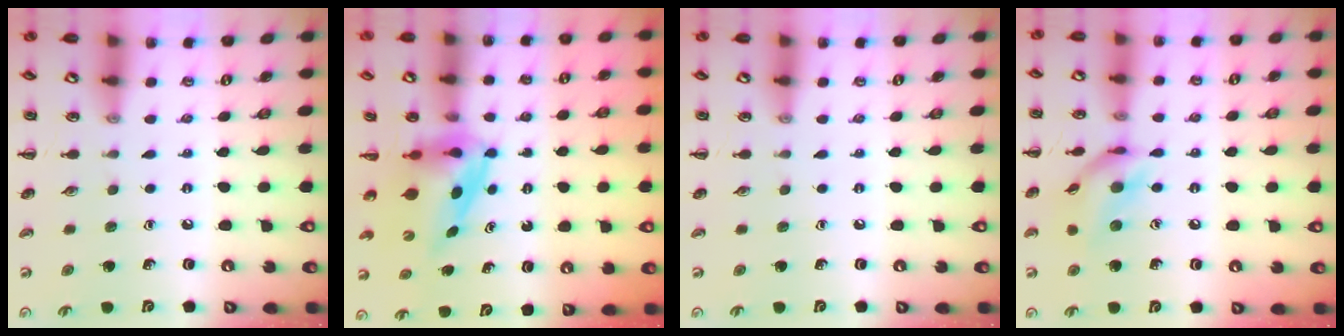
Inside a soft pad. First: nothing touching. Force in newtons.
{"total": 4.0, "press": 3.9, "slide": 0.7}
{"total": 0.0}
{"total": 12.6, "press": 12.4, "slide": 1.9}